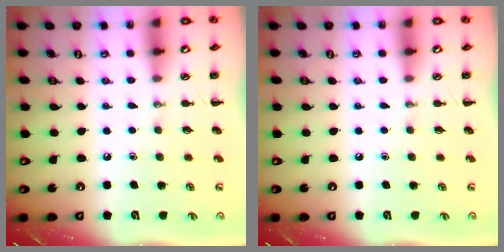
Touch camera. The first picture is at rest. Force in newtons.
{"total": 0.0}